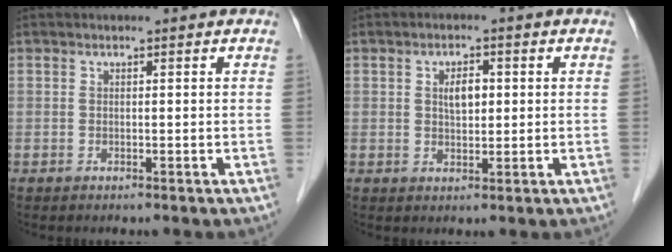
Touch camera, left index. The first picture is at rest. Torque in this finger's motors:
{"motor_torque": [0.23, 0.03, 0.05, 0.03]}